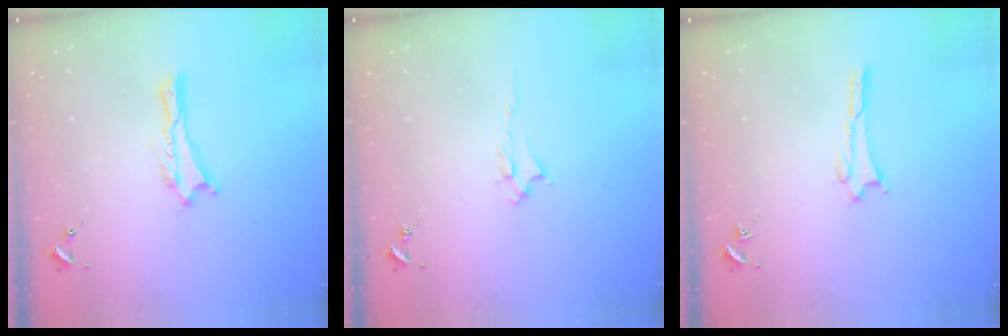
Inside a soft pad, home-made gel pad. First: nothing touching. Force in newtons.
{"total": 1.6, "press": 1.6, "slide": 0.2}
{"total": 0.9, "press": 0.8, "slide": 0.1}